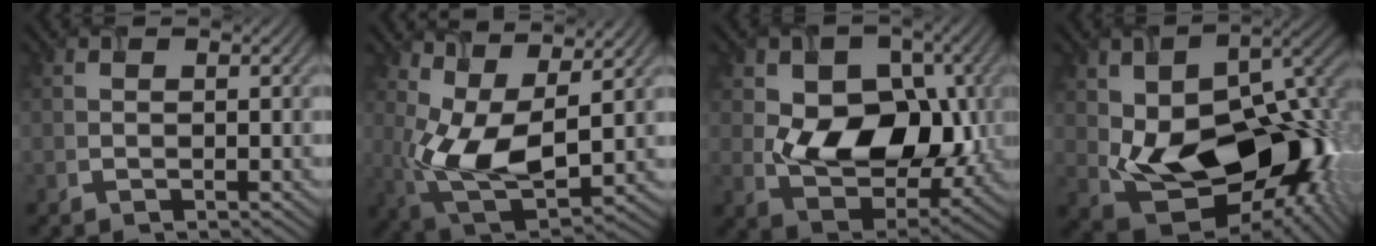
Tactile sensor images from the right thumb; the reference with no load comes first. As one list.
[{"total": 10.6, "force": [2.1, 5.0, 9.1], "torque": [-0.199, -0.008, 0.043]}, {"total": 10.2, "force": [0.8, 7.4, 7.0], "torque": [-0.121, -0.017, 0.010]}, {"total": 17.3, "force": [-2.1, 10.9, 13.3], "torque": [-0.199, -0.032, -0.022]}]